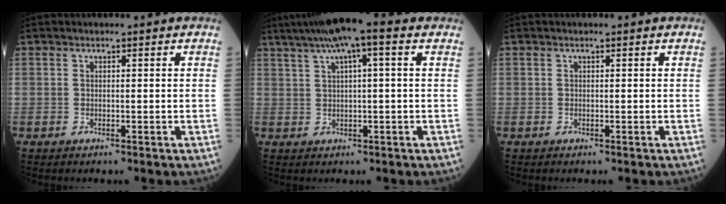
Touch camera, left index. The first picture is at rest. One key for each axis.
{"total": 8.4, "fx": 4.7, "fy": 0.7, "fz": 6.9, "tx": -0.119, "ty": 0.035, "tz": 0.072}
{"total": 0.0}